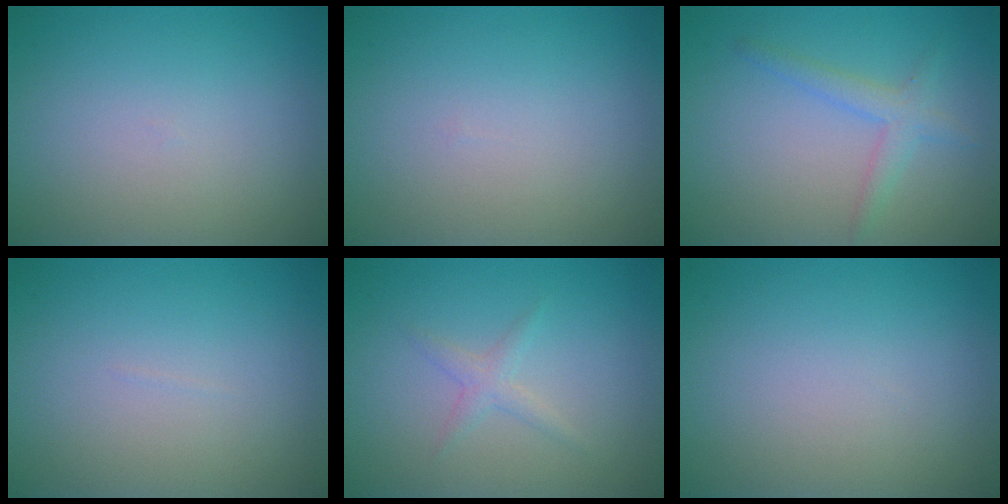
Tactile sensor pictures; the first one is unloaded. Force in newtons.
{"total": 0.0}
{"total": 2.1, "press": 2.1, "slide": 0.1}
{"total": 0.0}
{"total": 1.8, "press": 1.8, "slide": 0.1}
{"total": 0.0}